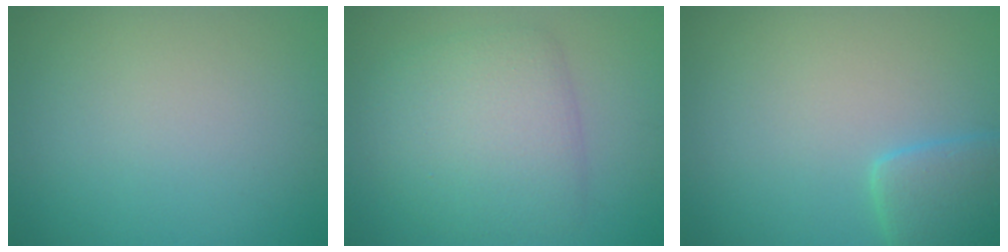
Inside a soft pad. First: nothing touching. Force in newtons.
{"total": 5.6, "press": 5.6, "slide": 0.3}
{"total": 3.7, "press": 3.7, "slide": 0.3}